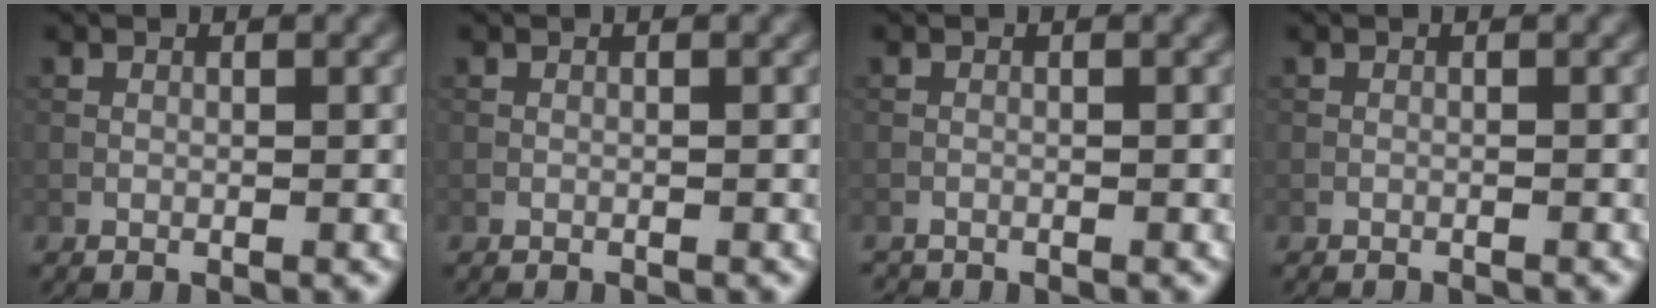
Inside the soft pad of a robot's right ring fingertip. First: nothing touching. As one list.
[{"total": 0.8, "force": [-0.8, 0.1, 0.2], "torque": [0.003, 0.001, -0.012]}, {"total": 0.7, "force": [-0.7, 0.1, -0.1], "torque": [0.004, -0.004, -0.016]}, {"total": 1.3, "force": [-1.3, 0.2, 0.3], "torque": [0.000, 0.000, -0.018]}]